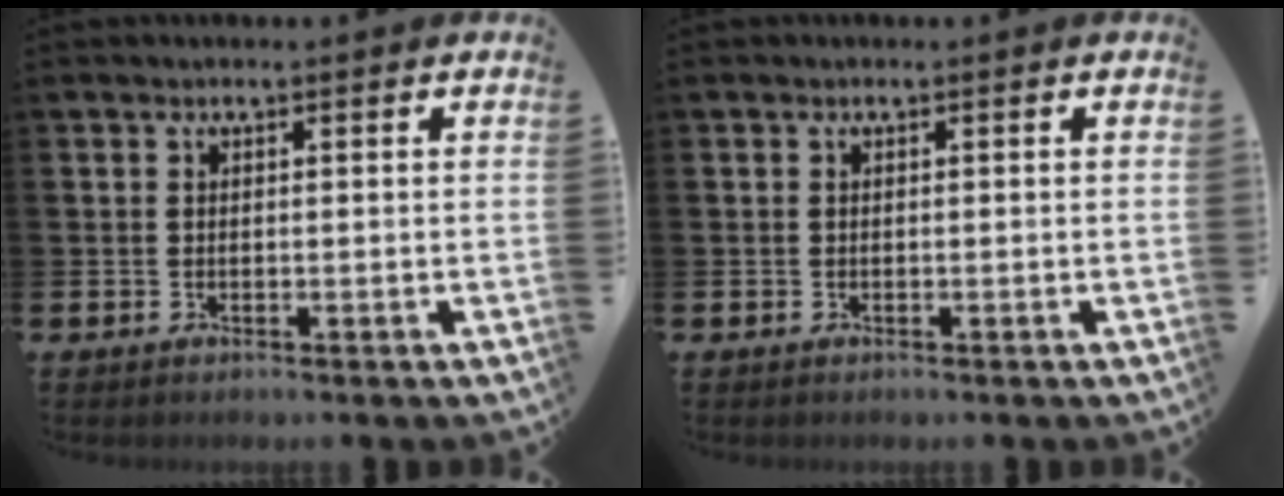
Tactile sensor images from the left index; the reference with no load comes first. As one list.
[{"total": 0.0}]